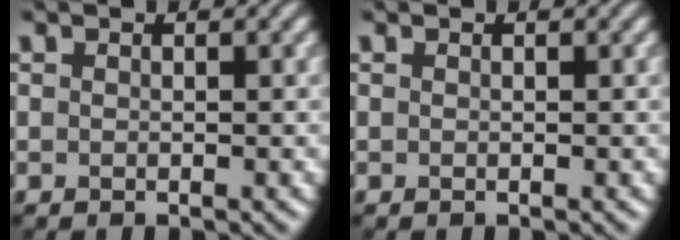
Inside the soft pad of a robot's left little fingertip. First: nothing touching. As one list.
[{"total": 0.0}]